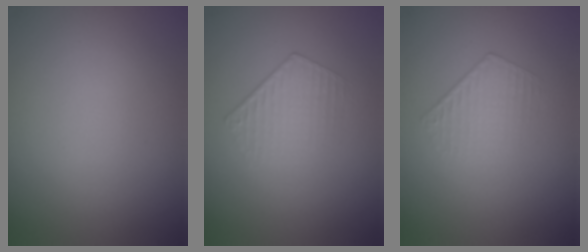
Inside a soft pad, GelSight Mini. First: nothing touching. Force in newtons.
{"total": 1.5, "press": 0.9, "slide": 1.2}
{"total": 1.3, "press": 0.6, "slide": 1.2}